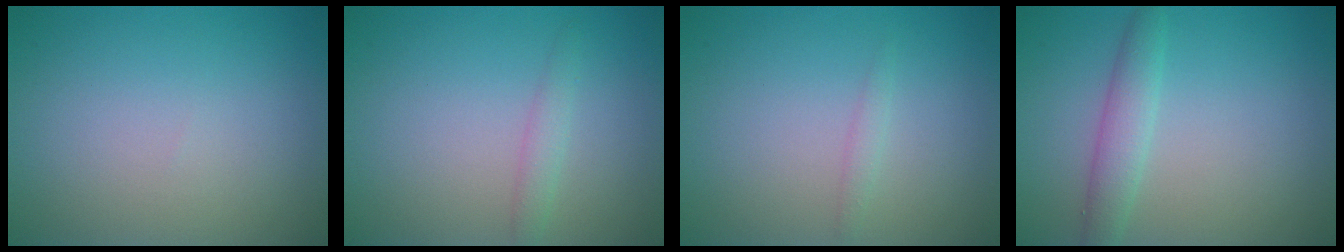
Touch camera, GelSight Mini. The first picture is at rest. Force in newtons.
{"total": 1.3, "press": 1.3, "slide": 0.0}
{"total": 0.7, "press": 0.7, "slide": 0.1}
{"total": 2.4, "press": 2.4, "slide": 0.1}